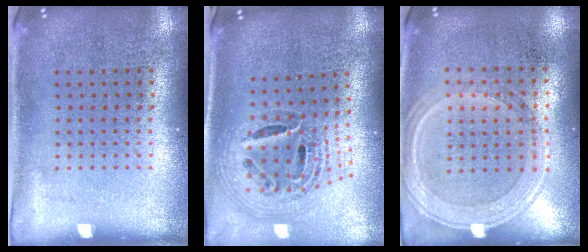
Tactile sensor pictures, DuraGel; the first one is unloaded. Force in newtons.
{"total": 1.8, "press": 1.5, "slide": 1.0}
{"total": 1.3, "press": 1.2, "slide": 0.3}